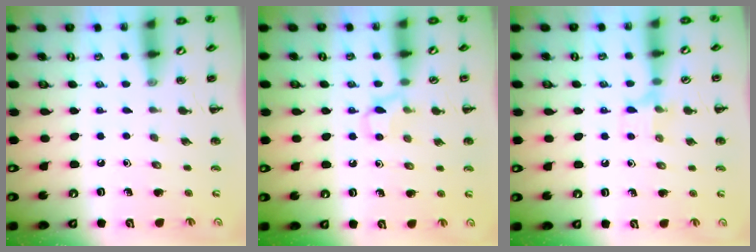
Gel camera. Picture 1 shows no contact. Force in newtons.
{"total": 6.2, "press": 5.9, "slide": 2.0}
{"total": 6.6, "press": 6.5, "slide": 1.1}